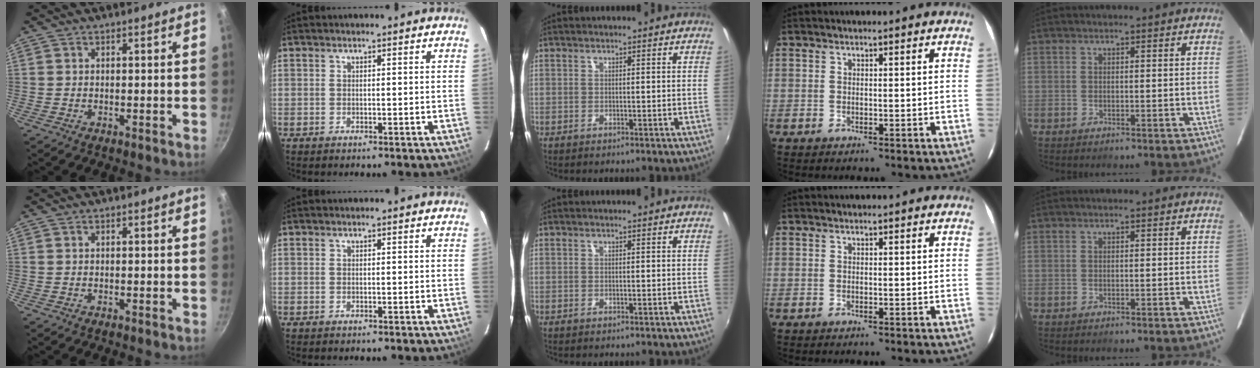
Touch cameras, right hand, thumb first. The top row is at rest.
{}